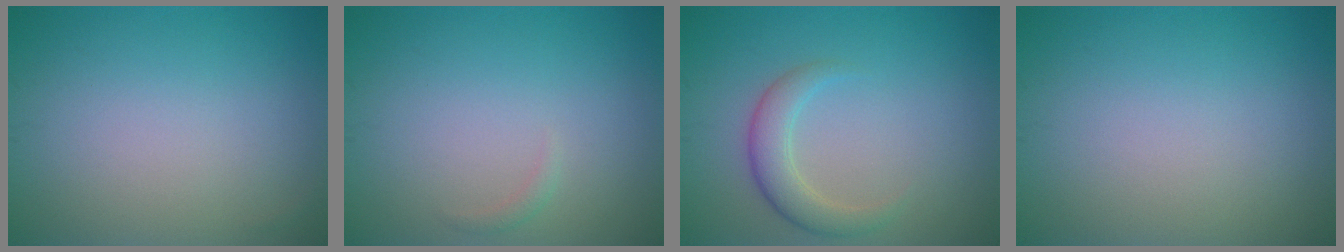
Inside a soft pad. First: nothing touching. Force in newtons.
{"total": 0.6, "press": 0.6, "slide": 0.1}
{"total": 2.9, "press": 2.9, "slide": 0.2}
{"total": 0.0}